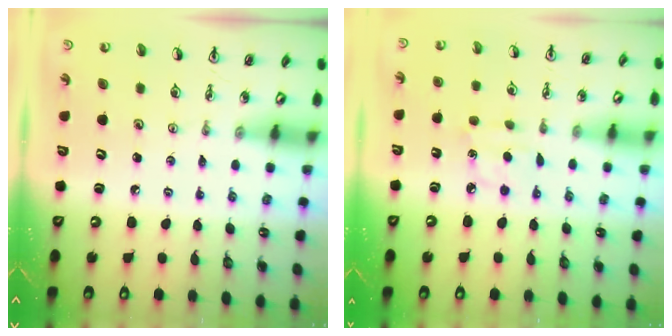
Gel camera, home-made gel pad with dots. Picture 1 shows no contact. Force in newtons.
{"total": 5.1, "press": 5.1, "slide": 0.3}